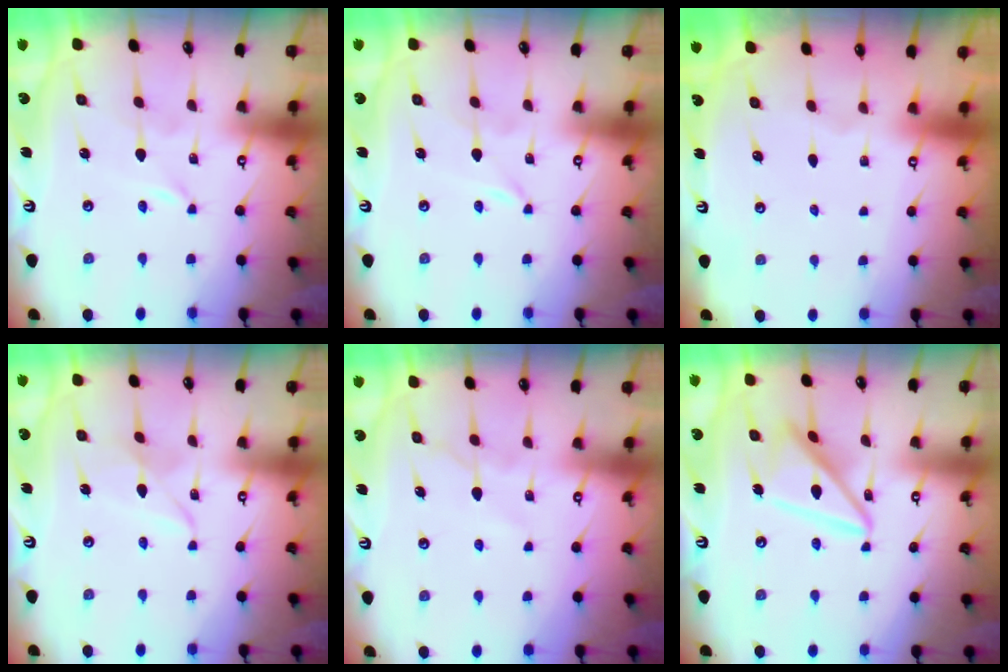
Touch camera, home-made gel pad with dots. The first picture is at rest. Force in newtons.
{"total": 0.0}
{"total": 0.0}
{"total": 4.2, "press": 4.2, "slide": 0.4}
{"total": 6.7, "press": 6.6, "slide": 1.0}
{"total": 15.7, "press": 15.6, "slide": 1.5}